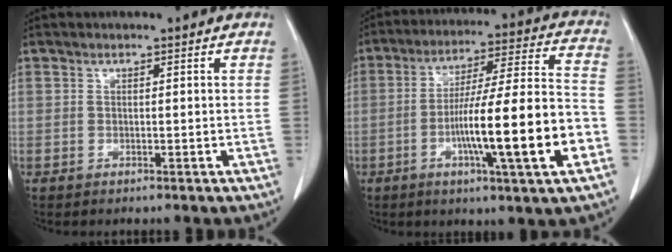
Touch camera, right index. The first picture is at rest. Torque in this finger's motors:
{"motor_torque": [2.14, 0.00, 1.05, 0.21]}